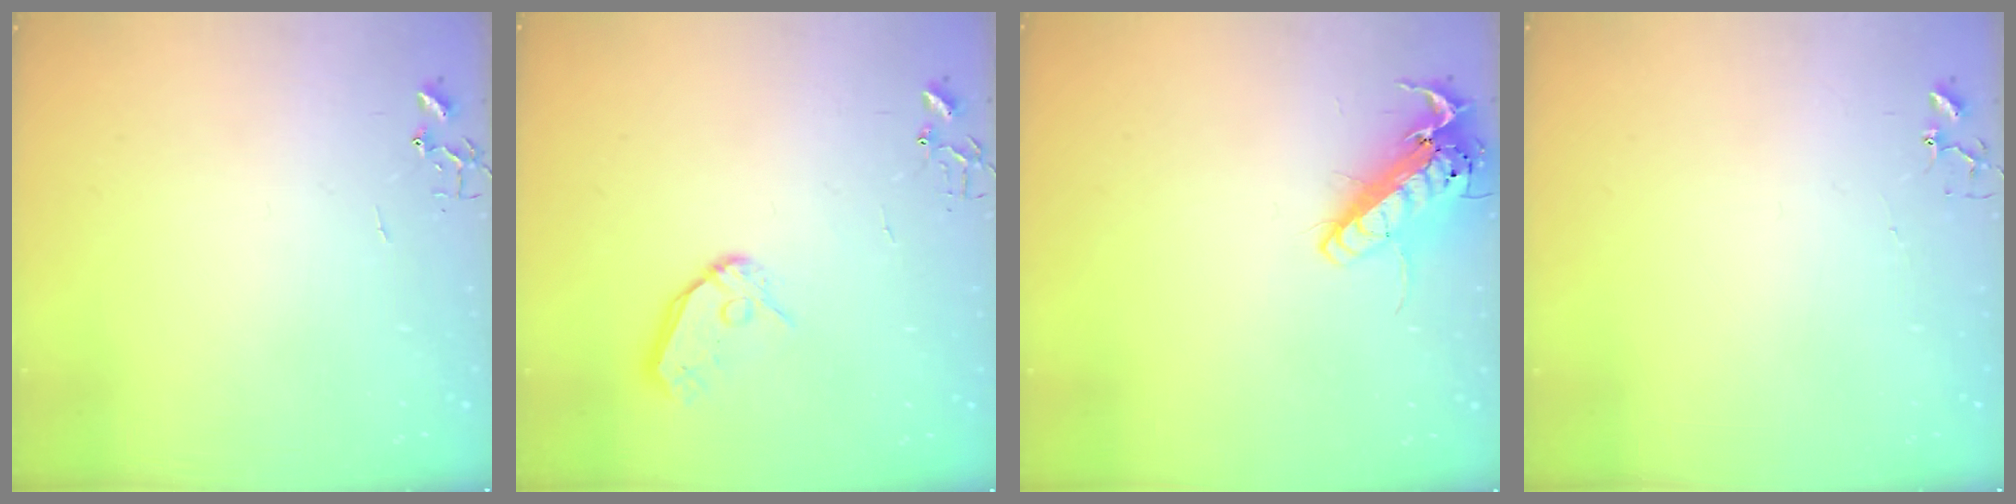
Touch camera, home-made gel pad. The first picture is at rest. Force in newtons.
{"total": 10.5, "press": 10.5, "slide": 1.3}
{"total": 14.9, "press": 14.7, "slide": 2.8}
{"total": 3.9, "press": 3.8, "slide": 0.2}